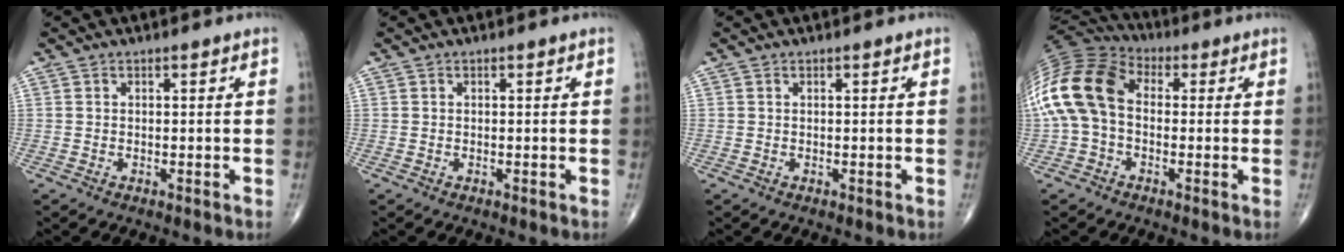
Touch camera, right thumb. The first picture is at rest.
{"total": 0.0}
{"total": 0.0}
{"total": 16.9, "force": [0.0, 11.6, 12.3], "torque": [-0.267, 0.036, -0.011]}